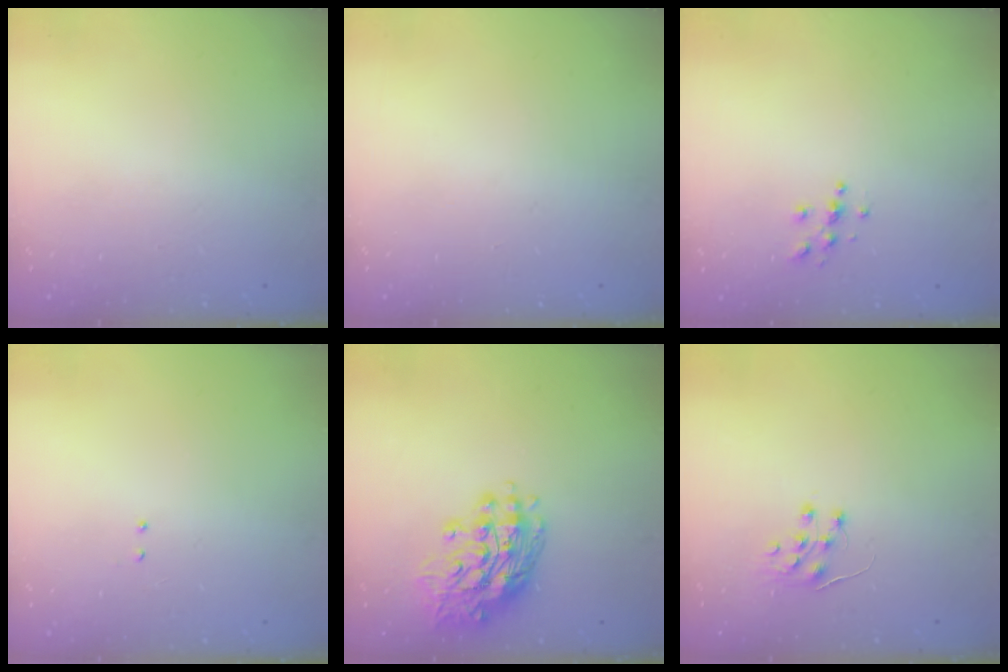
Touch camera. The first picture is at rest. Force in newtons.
{"total": 0.0}
{"total": 5.0, "press": 5.0, "slide": 0.4}
{"total": 2.1, "press": 2.0, "slide": 0.6}
{"total": 15.0, "press": 14.9, "slide": 1.4}
{"total": 7.1, "press": 7.1, "slide": 0.6}